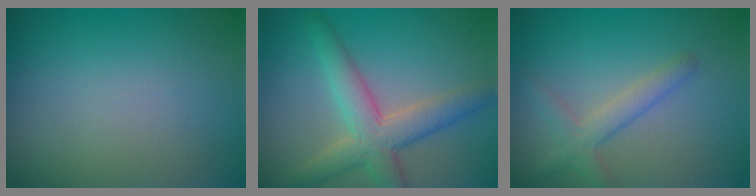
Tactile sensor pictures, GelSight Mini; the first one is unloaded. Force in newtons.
{"total": 5.5, "press": 5.5, "slide": 0.2}
{"total": 2.6, "press": 2.5, "slide": 0.1}